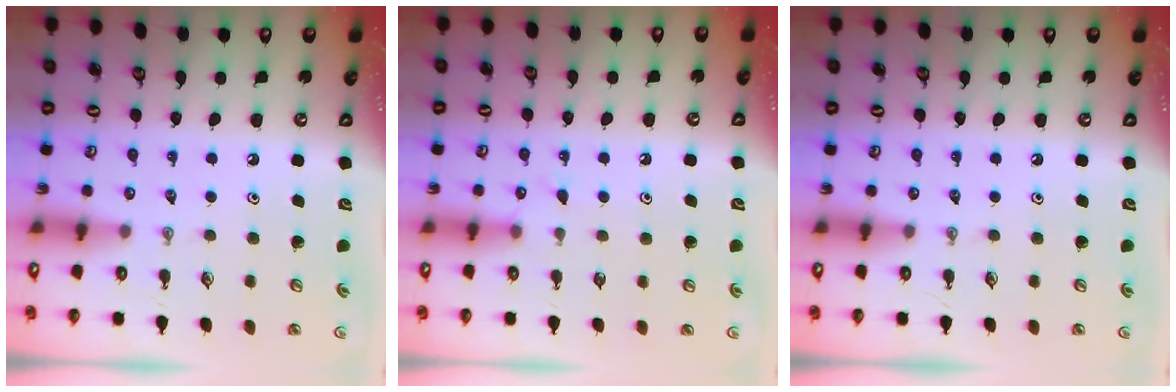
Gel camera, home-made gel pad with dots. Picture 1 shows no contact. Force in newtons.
{"total": 3.9, "press": 3.9, "slide": 0.4}
{"total": 0.0}